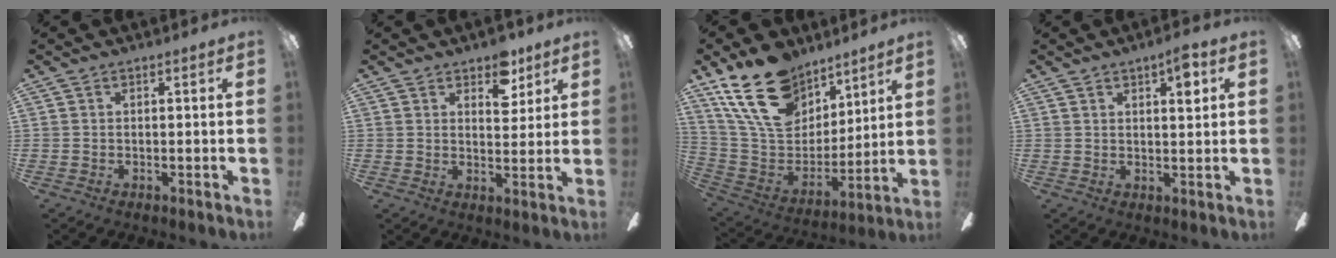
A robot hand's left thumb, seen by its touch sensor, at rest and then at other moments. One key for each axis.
{"total": 6.8, "fx": 4.8, "fy": 3.8, "fz": 3.0, "tx": -0.024, "ty": -0.019, "tz": 0.080}
{"total": 21.7, "fx": 14.2, "fy": 12.8, "fz": 10.3, "tx": -0.193, "ty": -0.070, "tz": 0.267}
{"total": 5.0, "fx": 2.6, "fy": 1.7, "fz": 3.9, "tx": -0.051, "ty": -0.008, "tz": 0.037}